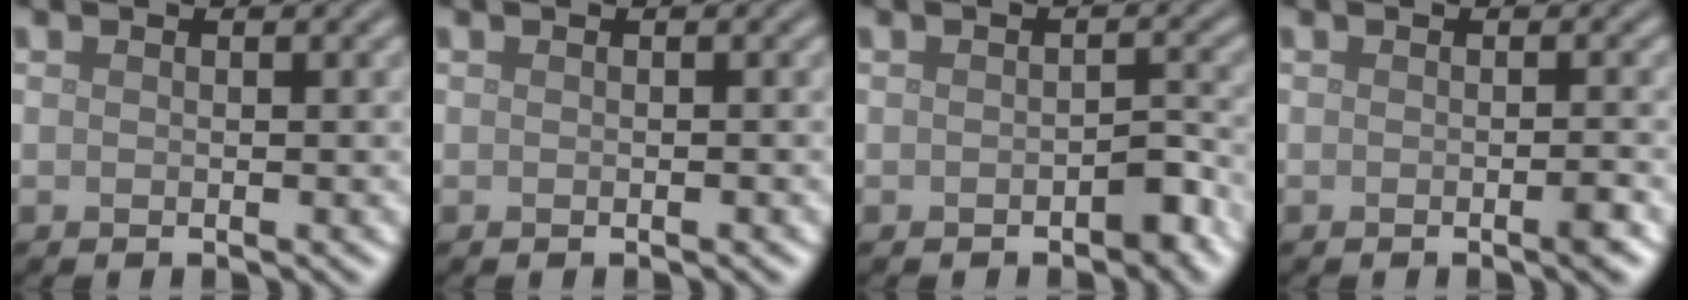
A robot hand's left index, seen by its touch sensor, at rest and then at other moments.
{"total": 0.0}
{"total": 1.9, "force": [-0.9, 0.9, 1.4], "torque": [-0.020, 0.003, -0.013]}
{"total": 1.2, "force": [-0.4, 0.1, 1.1], "torque": [-0.014, -0.001, -0.008]}